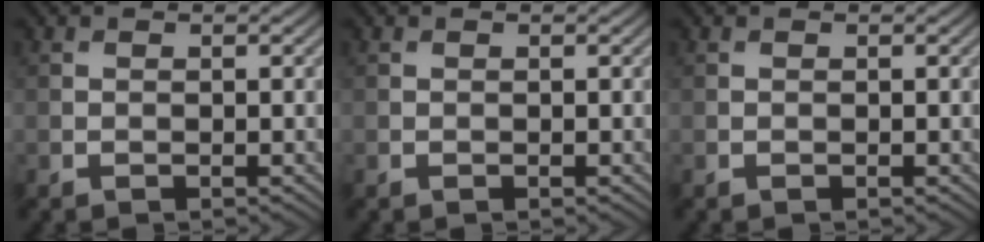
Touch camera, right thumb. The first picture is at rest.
{"total": 0.0}
{"total": 0.0}